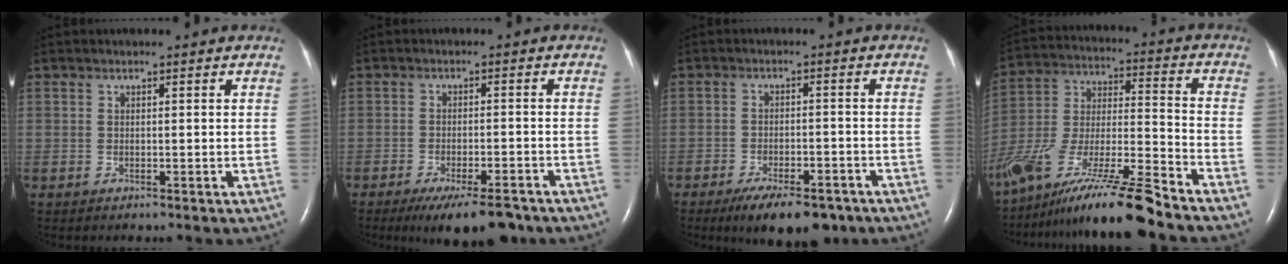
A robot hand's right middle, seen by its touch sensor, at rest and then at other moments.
{"total": 9.6, "force": [-7.6, 2.1, 5.5], "torque": [-0.078, -0.012, -0.113]}
{"total": 9.9, "force": [-7.3, 3.4, 5.7], "torque": [-0.083, -0.005, -0.110]}
{"total": 19.3, "force": [-15.4, 0.5, 11.7], "torque": [-0.252, -0.026, -0.284]}